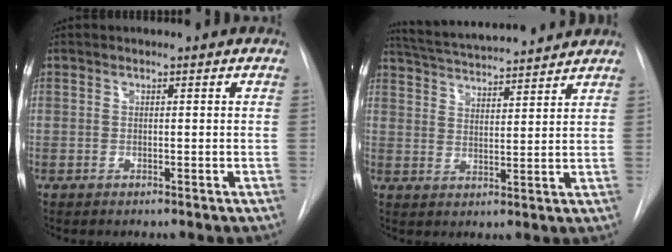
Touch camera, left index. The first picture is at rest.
{"total": 14.8, "force": [13.8, 1.2, 5.4], "torque": [-0.102, 0.025, 0.213]}